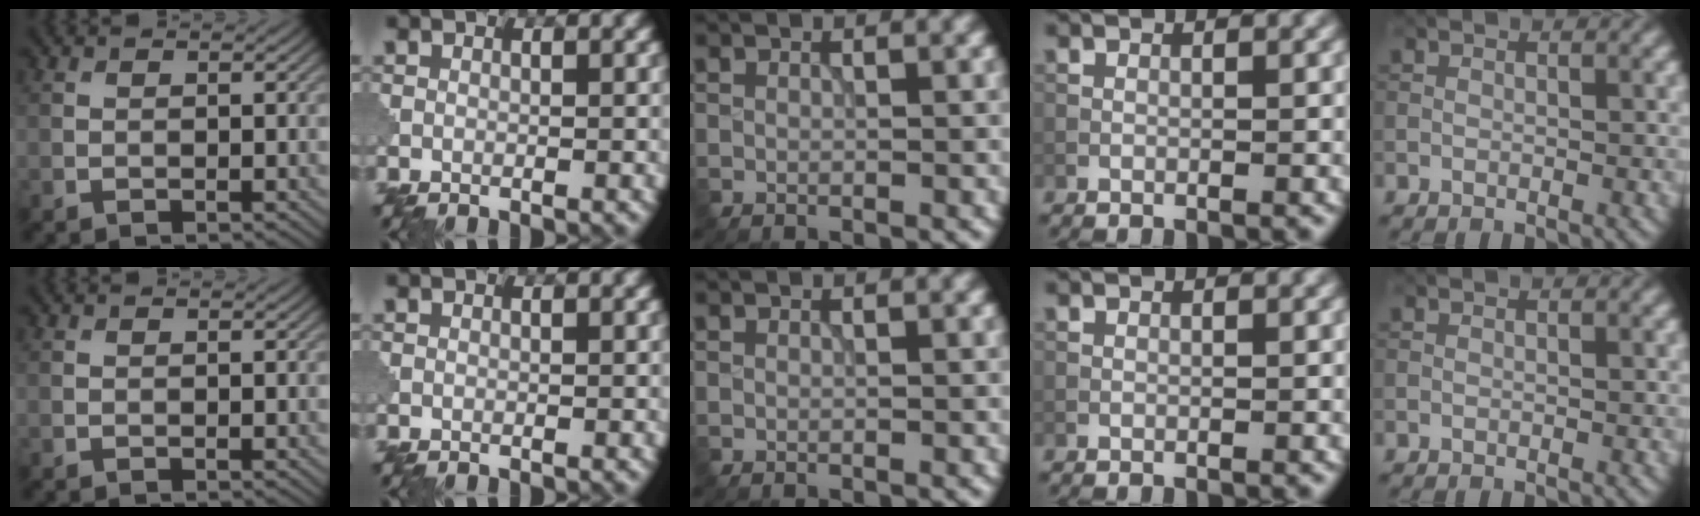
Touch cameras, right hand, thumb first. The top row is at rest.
{}